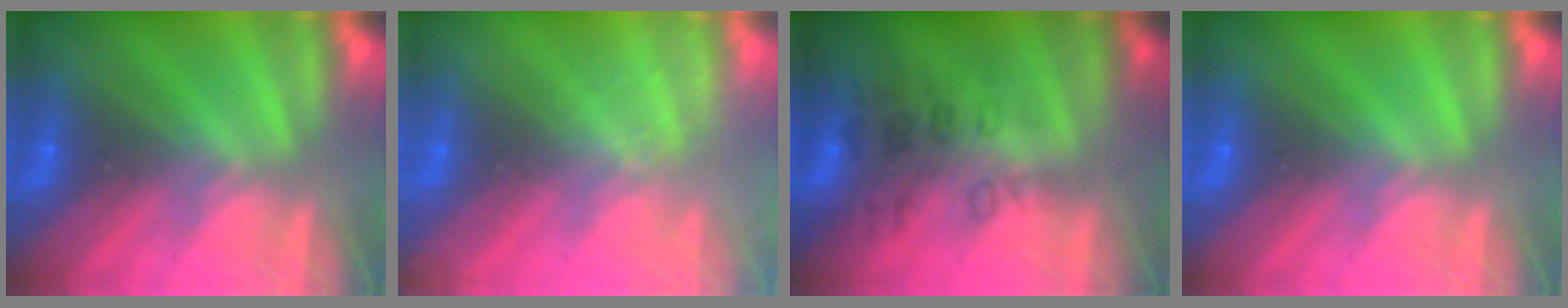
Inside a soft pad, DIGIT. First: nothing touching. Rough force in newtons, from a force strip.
{"total": 2.2}
{"total": 2.8}
{"total": 0.0}